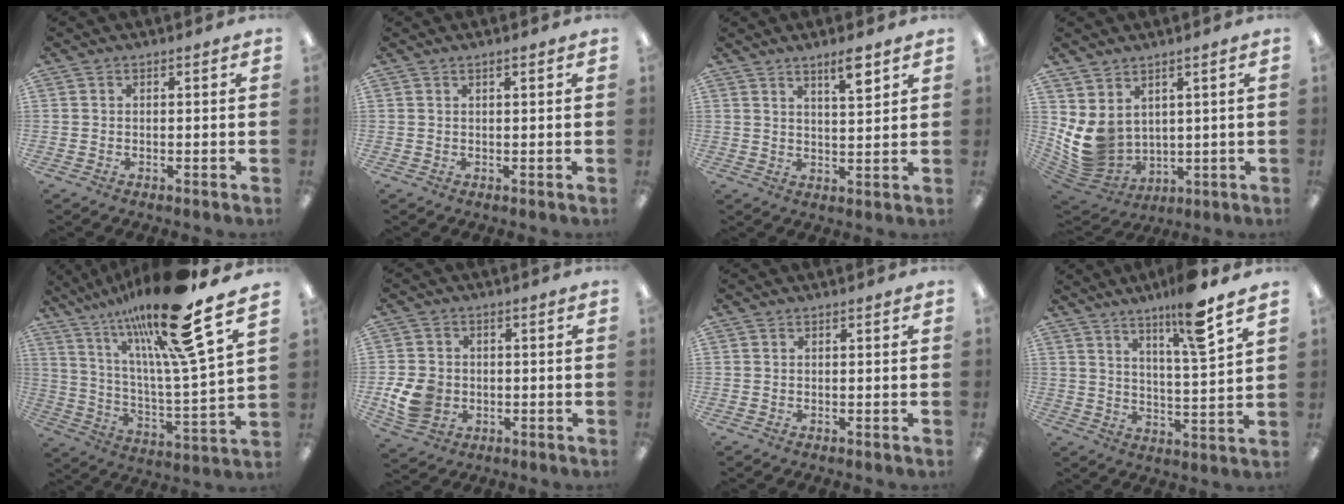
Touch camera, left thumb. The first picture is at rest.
{"total": 1.0, "force": [0.7, 0.2, 0.7], "torque": [-0.014, 0.001, 0.011]}
{"total": 5.8, "force": [4.3, 1.2, 3.8], "torque": [-0.053, -0.026, 0.067]}
{"total": 9.4, "force": [3.3, 7.5, 4.7], "torque": [-0.136, -0.034, 0.071]}
{"total": 23.0, "force": [17.3, 2.3, 15.0], "torque": [-0.265, -0.101, 0.271]}
{"total": 8.8, "force": [-1.6, 7.2, 4.6], "torque": [-0.096, 0.011, -0.028]}
{"total": 0.0}
{"total": 11.9, "force": [8.6, 0.8, 8.2], "torque": [-0.132, -0.046, 0.135]}